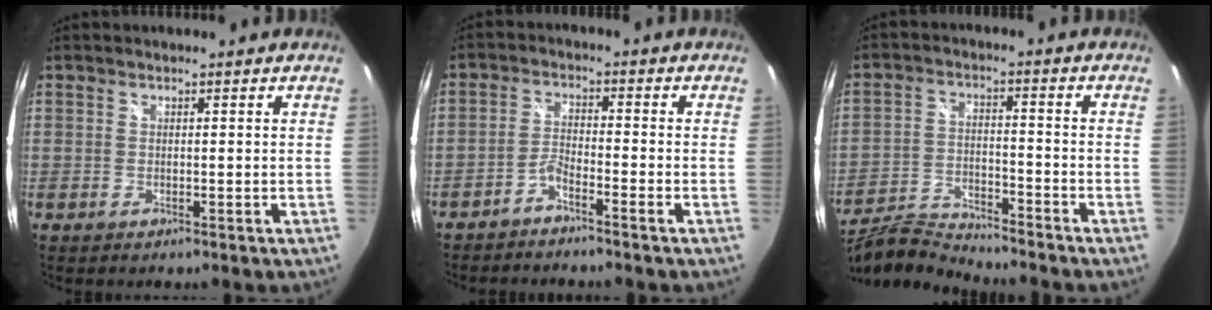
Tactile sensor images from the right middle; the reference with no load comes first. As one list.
[{"total": 2.8, "force": [-2.3, -0.1, 1.6], "torque": [-0.054, 0.010, -0.047]}, {"total": 11.2, "force": [-10.8, 0.5, 2.9], "torque": [-0.067, -0.012, -0.203]}]